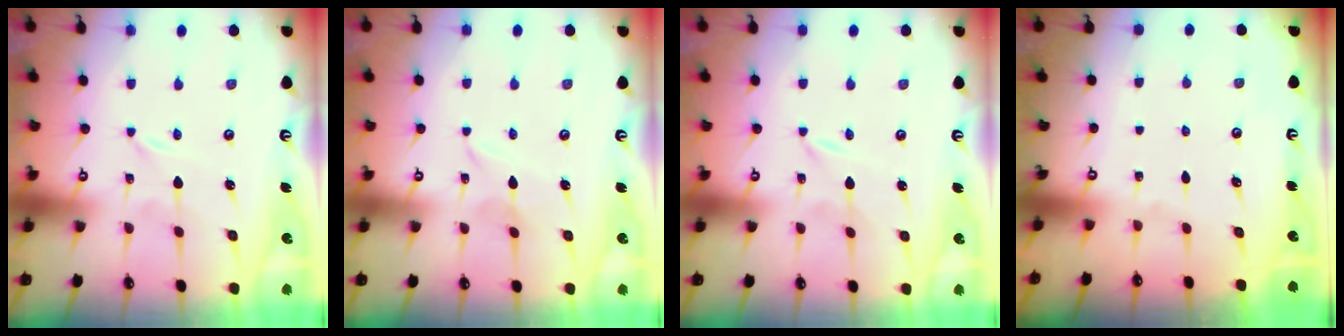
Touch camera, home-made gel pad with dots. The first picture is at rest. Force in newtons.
{"total": 2.4, "press": 2.4, "slide": 0.2}
{"total": 0.0}
{"total": 0.0}